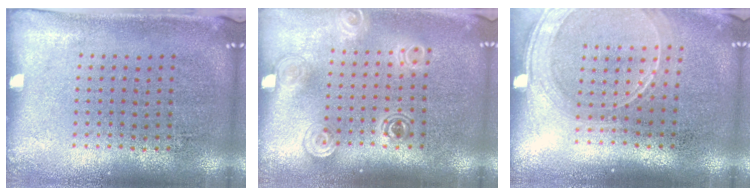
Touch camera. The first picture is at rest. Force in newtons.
{"total": 1.4, "press": 1.2, "slide": 0.7}
{"total": 1.8, "press": 1.6, "slide": 0.8}